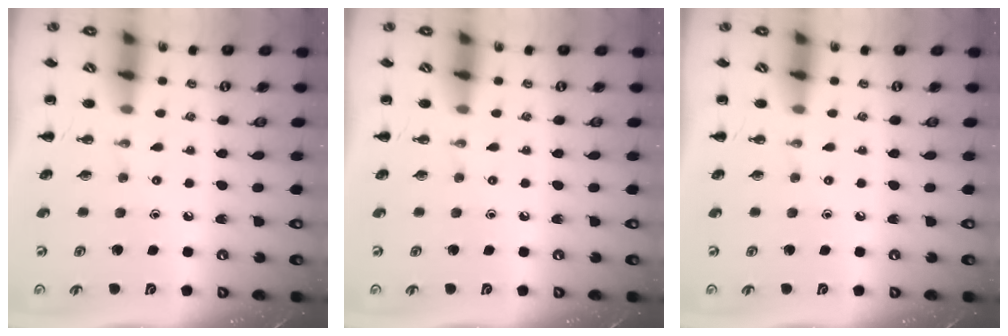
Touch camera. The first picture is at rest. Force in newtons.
{"total": 0.0}
{"total": 0.0}